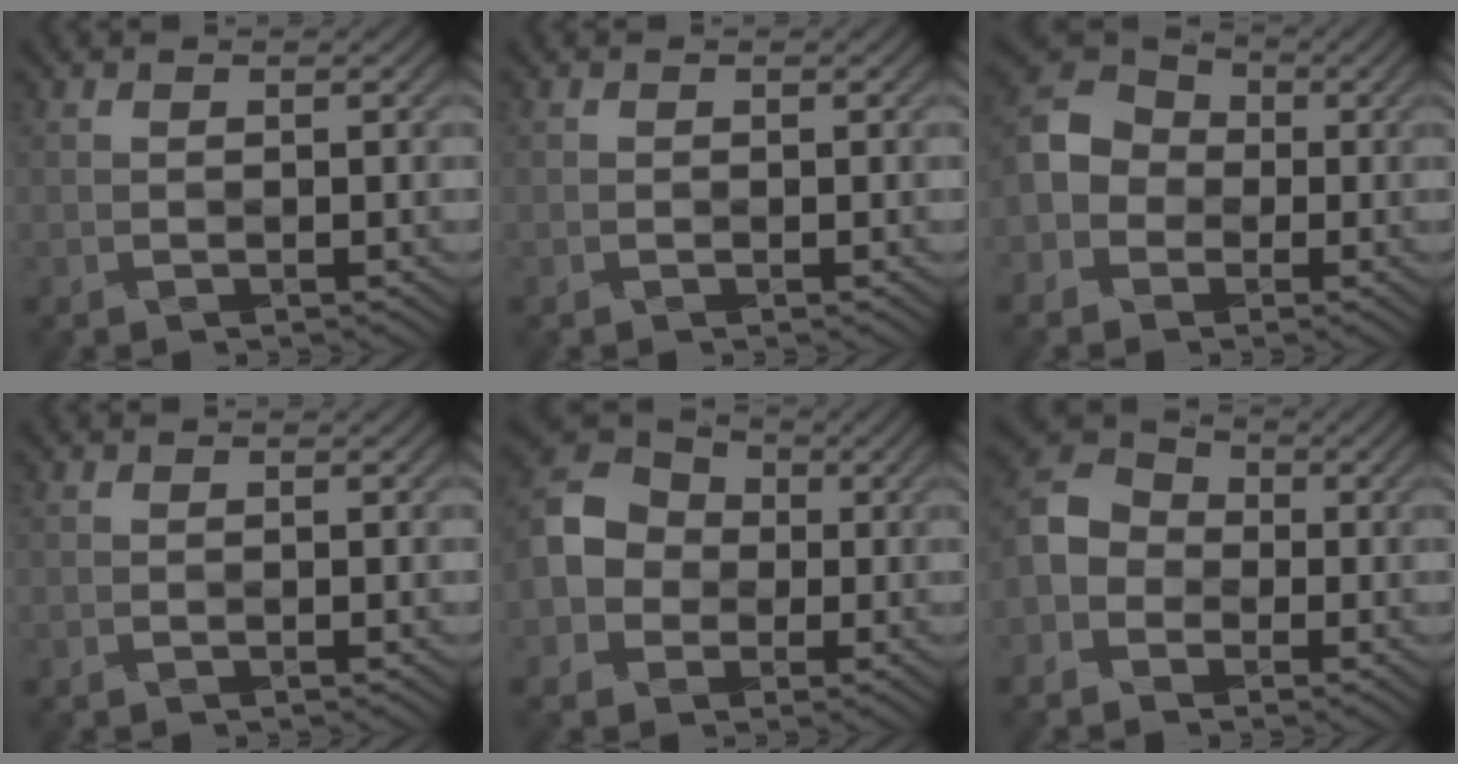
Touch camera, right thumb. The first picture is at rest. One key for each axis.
{"total": 0.0}
{"total": 8.0, "fx": -1.6, "fy": 7.0, "fz": 3.6, "tx": -0.094, "ty": -0.002, "tz": -0.050}
{"total": 0.0}
{"total": 9.0, "fx": -1.0, "fy": 7.9, "fz": 4.3, "tx": -0.113, "ty": 0.000, "tz": -0.033}
{"total": 6.8, "fx": -1.9, "fy": 5.8, "fz": 3.0, "tx": -0.077, "ty": 0.000, "tz": -0.053}